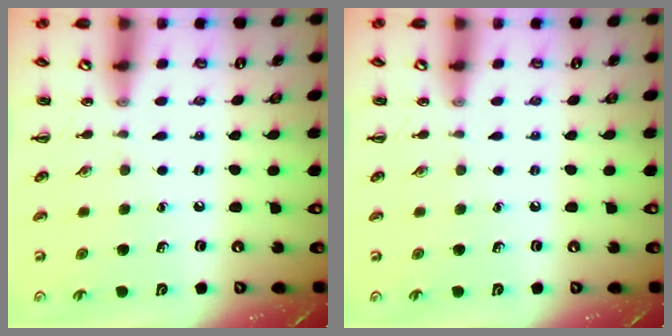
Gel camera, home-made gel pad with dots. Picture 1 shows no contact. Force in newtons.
{"total": 0.0}